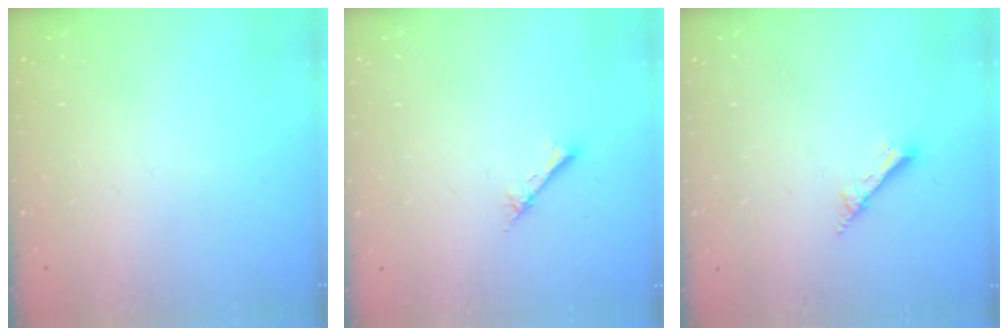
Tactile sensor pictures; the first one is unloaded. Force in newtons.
{"total": 2.7, "press": 2.6, "slide": 0.3}
{"total": 2.0, "press": 2.0, "slide": 0.1}